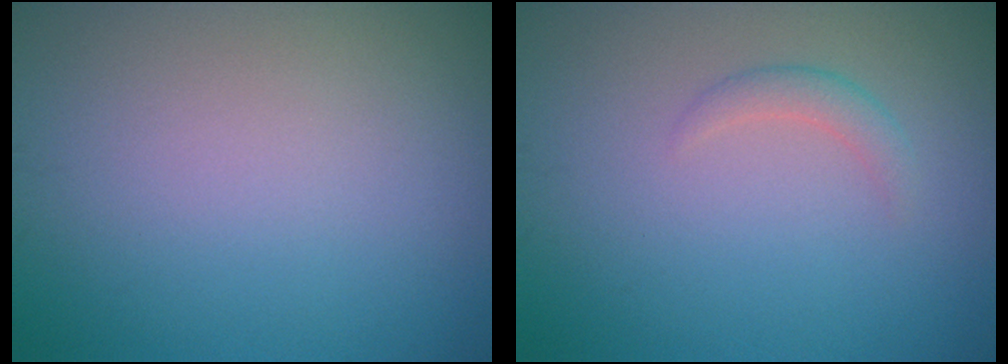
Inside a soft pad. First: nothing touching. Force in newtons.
{"total": 1.3, "press": 1.3, "slide": 0.1}